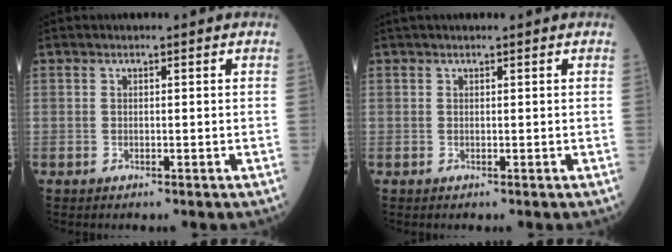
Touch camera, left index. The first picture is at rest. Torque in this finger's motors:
{"motor_torque": [0.22, -0.17, 0.06, 0.02]}